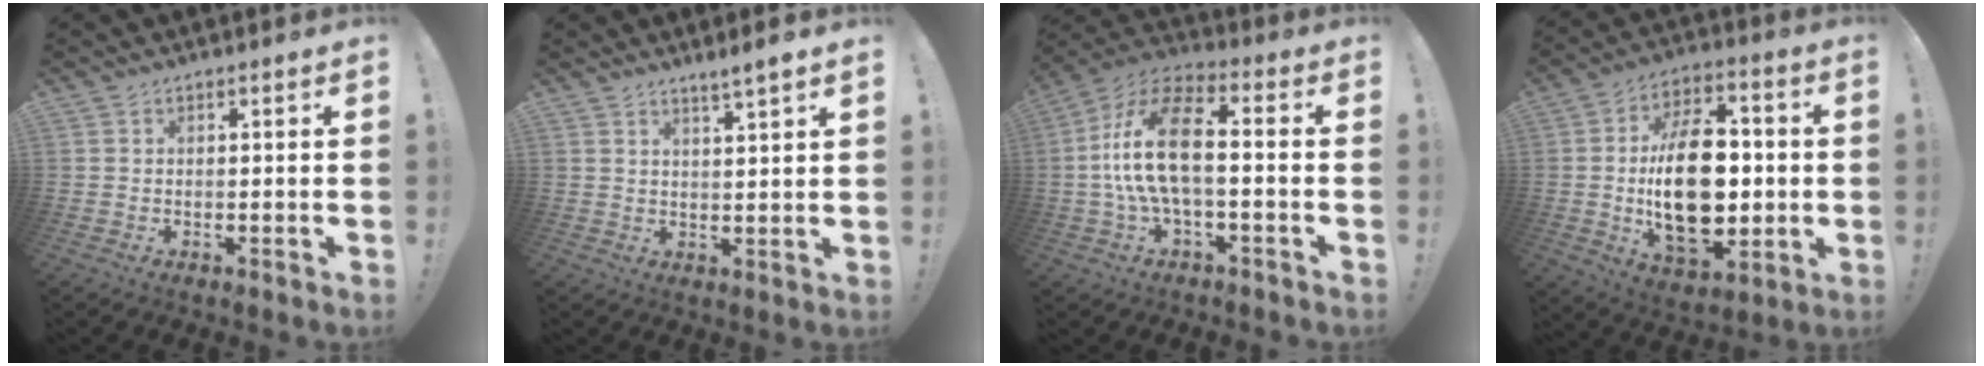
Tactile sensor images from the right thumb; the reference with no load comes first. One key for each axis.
{"total": 3.8, "fx": 3.1, "fy": -0.6, "fz": 2.1, "tx": -0.029, "ty": -0.022, "tz": 0.049}
{"total": 17.1, "fx": -0.3, "fy": 7.6, "fz": 15.3, "tx": -0.284, "ty": 0.011, "tz": -0.010}
{"total": 23.5, "fx": -1.2, "fy": 13.8, "fz": 18.9, "tx": -0.340, "ty": -0.004, "tz": -0.018}